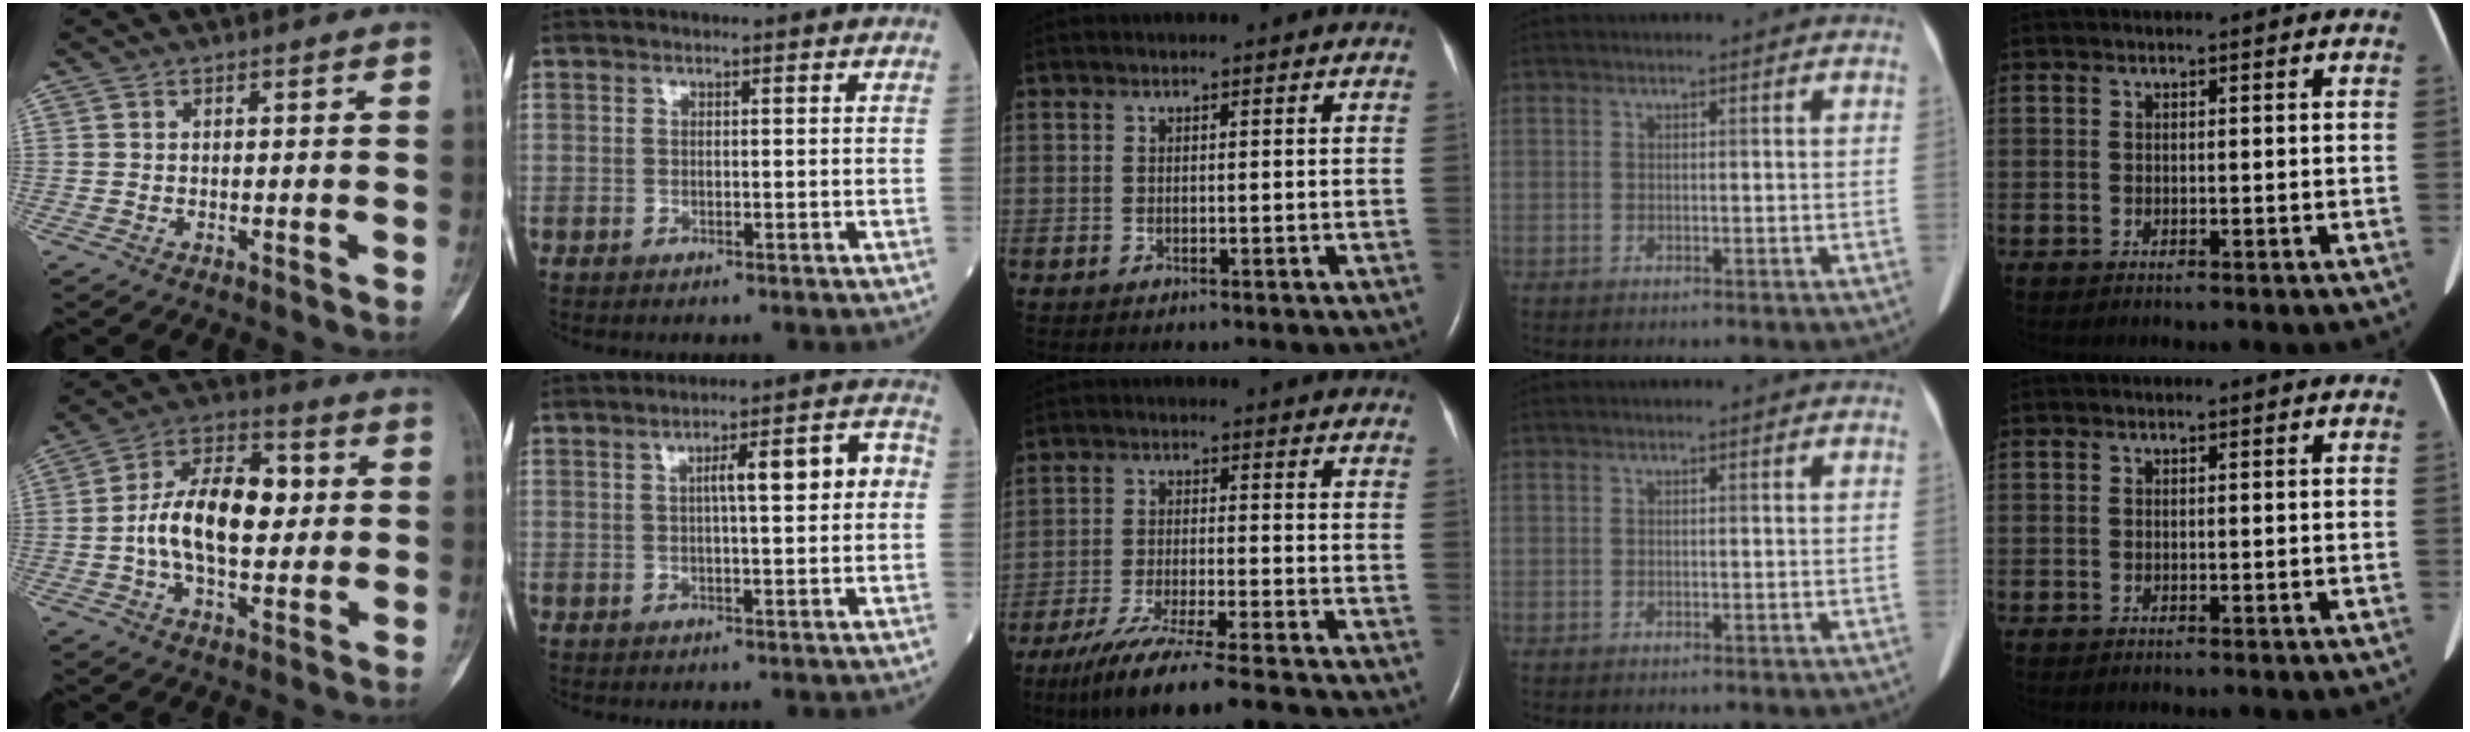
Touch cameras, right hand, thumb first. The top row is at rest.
{"thumb": {"total": 14.9, "force": [0.3, 8.4, 12.3], "torque": [-0.194, 0.024, -0.003]}, "index": {"total": 7.5, "force": [0.7, 1.2, 7.3], "torque": [-0.106, 0.030, 0.009]}, "middle": {"total": 11.6, "force": [-9.8, -1.1, 6.3], "torque": [-0.098, -0.038, -0.162]}}